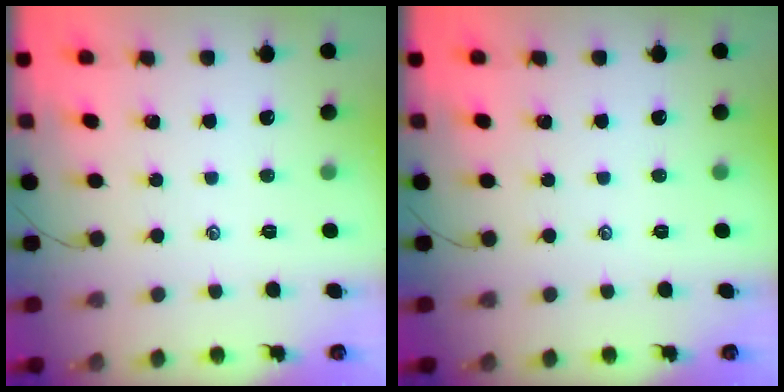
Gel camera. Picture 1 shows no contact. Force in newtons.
{"total": 0.0}